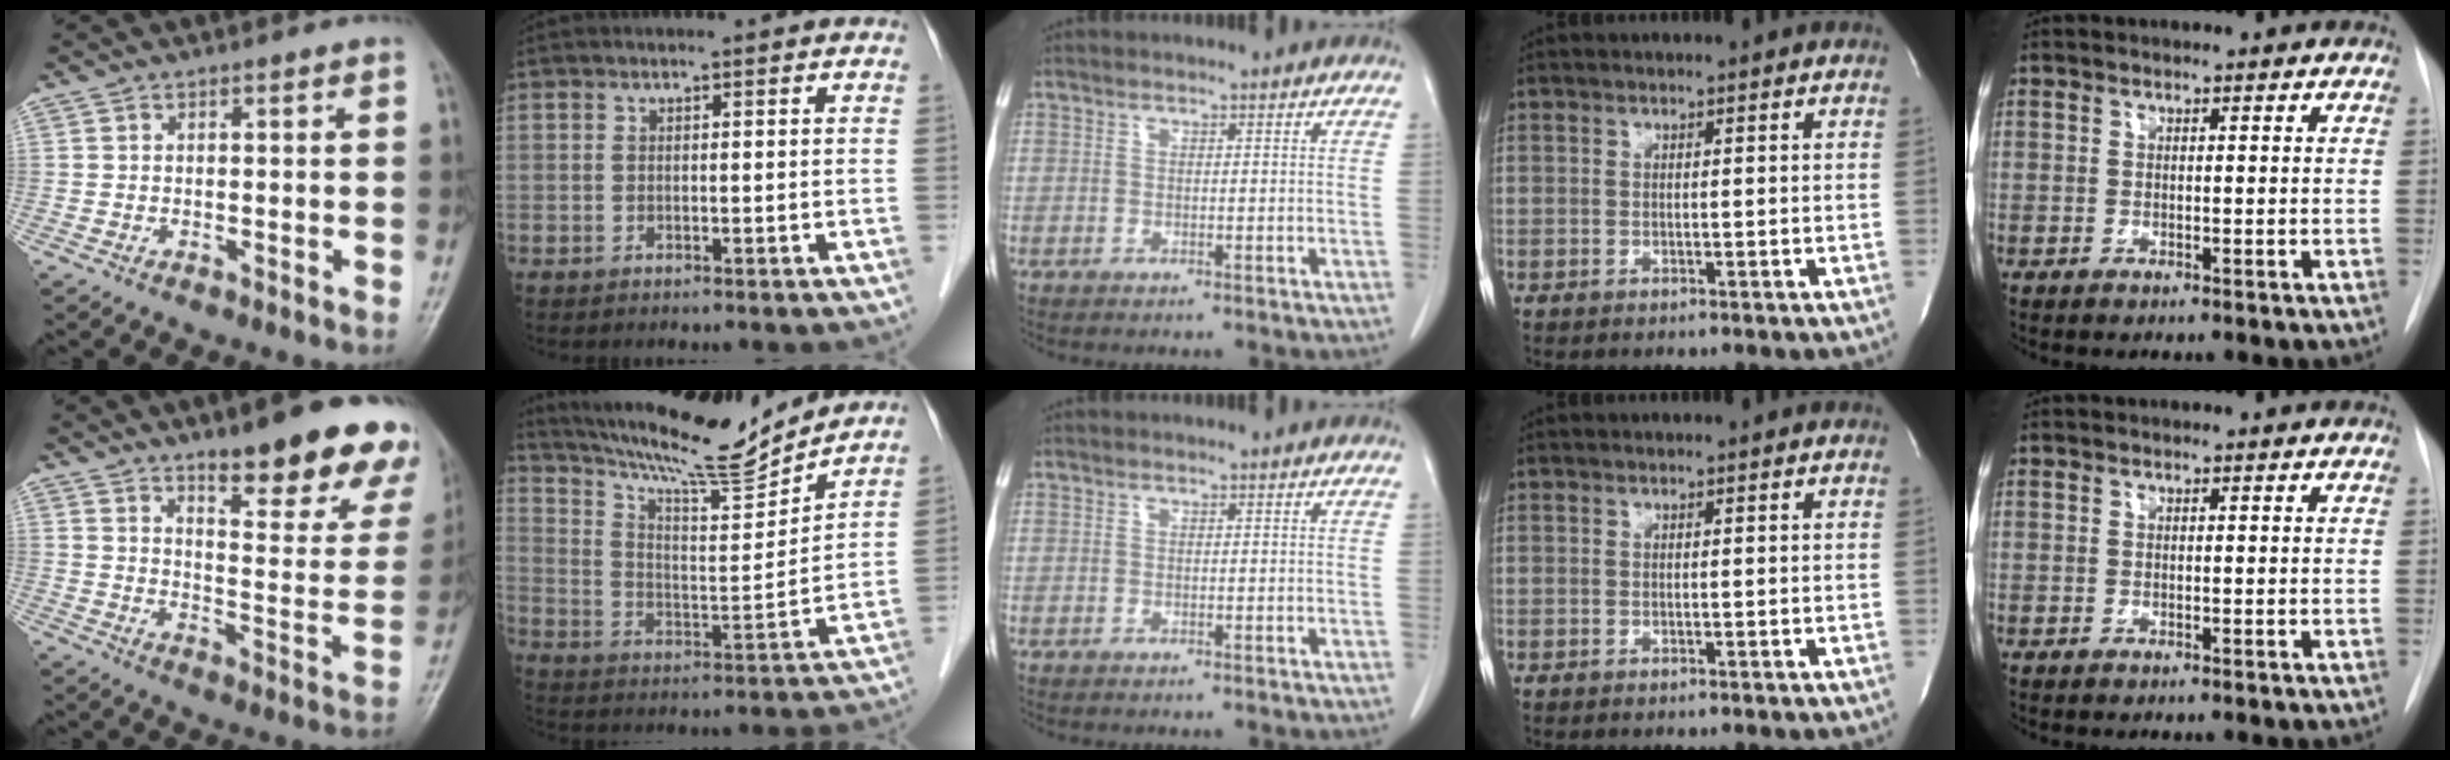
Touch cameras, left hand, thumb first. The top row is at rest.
{"thumb": {"total": 19.5, "force": [13.6, 5.3, 12.9], "torque": [-0.120, -0.082, 0.184]}, "index": {"total": 17.1, "force": [15.8, 0.4, 6.6], "torque": [-0.121, -0.010, 0.258]}}